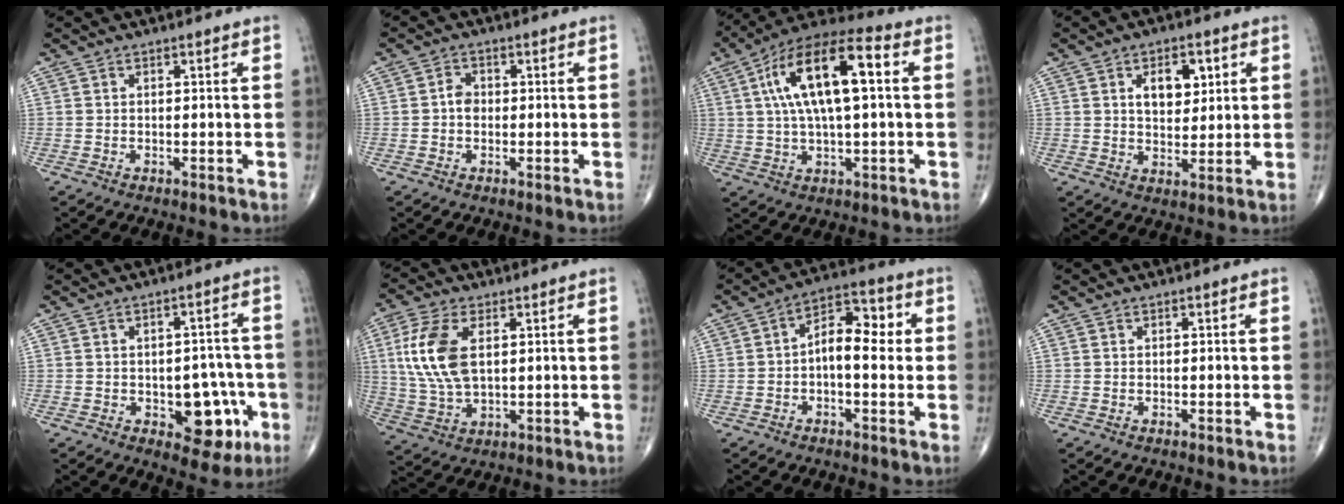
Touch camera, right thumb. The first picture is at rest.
{"total": 2.3, "force": [-0.2, 1.9, 1.4], "torque": [-0.011, 0.008, -0.012]}
{"total": 17.5, "force": [3.5, 6.3, 16.0], "torque": [-0.286, 0.030, 0.054]}
{"total": 7.6, "force": [2.6, 4.5, 5.6], "torque": [-0.058, -0.012, 0.042]}
{"total": 9.9, "force": [-3.2, 5.8, 7.4], "torque": [-0.051, 0.022, -0.033]}
{"total": 11.9, "force": [2.6, 6.2, 9.8], "torque": [-0.216, -0.005, 0.054]}
{"total": 9.2, "force": [0.0, 5.0, 7.7], "torque": [-0.091, 0.033, -0.007]}
{"total": 0.0}